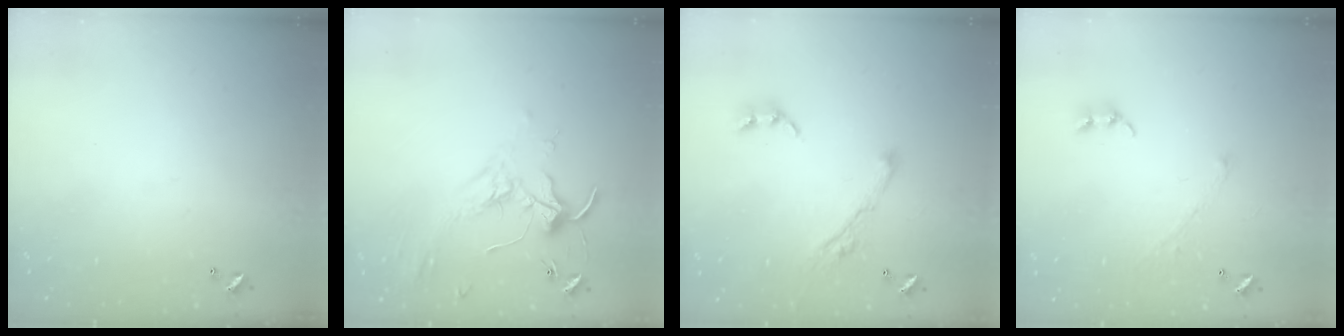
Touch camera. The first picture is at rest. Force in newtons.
{"total": 1.8, "press": 1.8, "slide": 0.4}
{"total": 7.8, "press": 7.7, "slide": 0.9}
{"total": 2.9, "press": 2.9, "slide": 0.4}